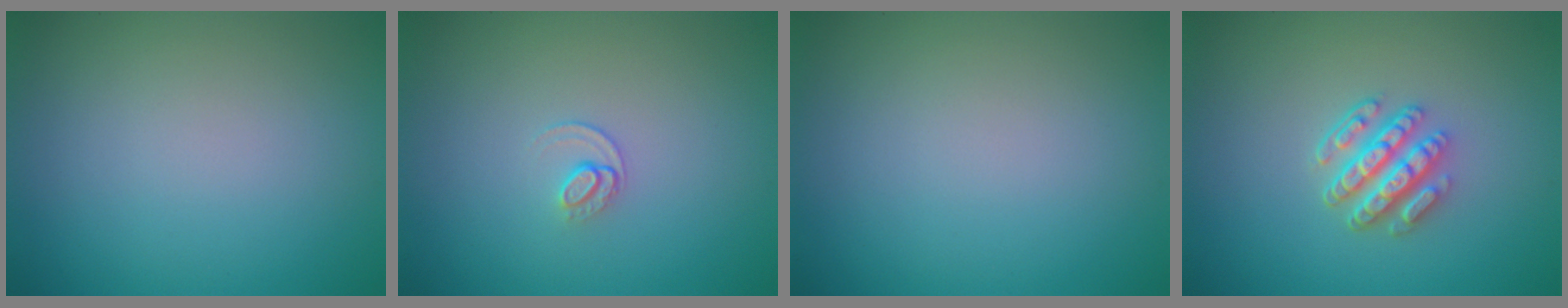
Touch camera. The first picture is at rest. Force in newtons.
{"total": 1.0, "press": 0.6, "slide": 0.8}
{"total": 0.0}
{"total": 4.2, "press": 3.4, "slide": 2.5}